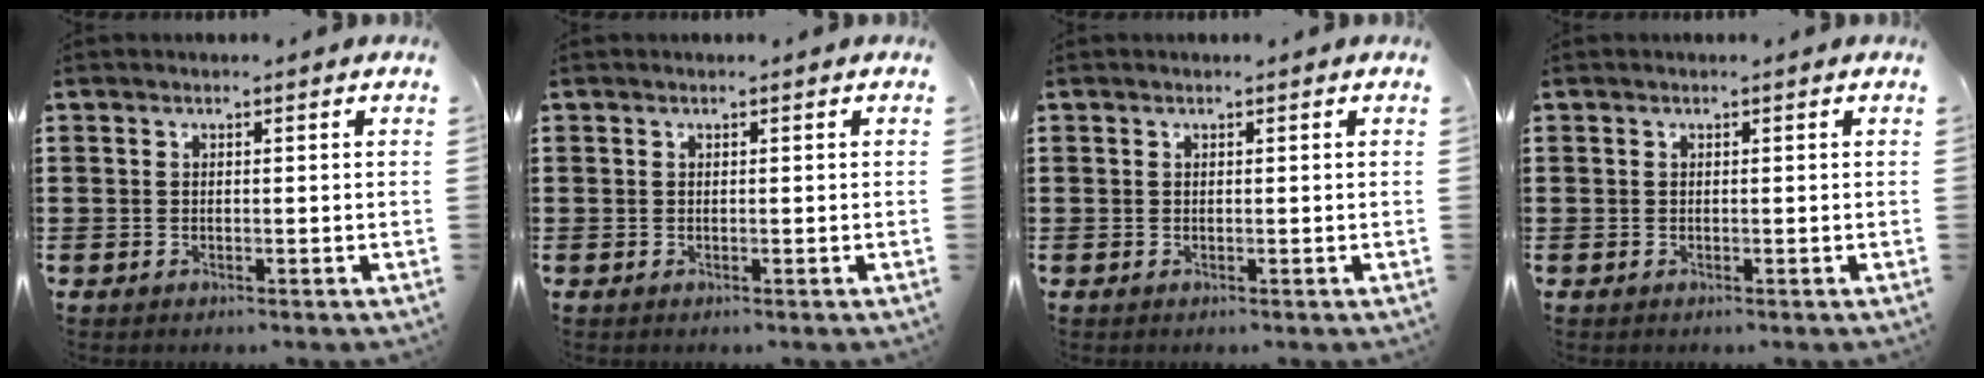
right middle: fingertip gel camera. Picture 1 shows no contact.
{"total": 0.0}
{"total": 0.0}
{"total": 0.0}